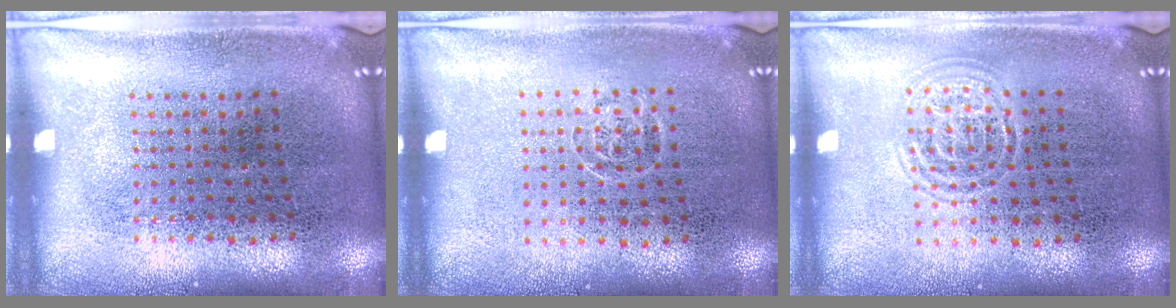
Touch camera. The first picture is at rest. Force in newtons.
{"total": 0.6, "press": 0.5, "slide": 0.3}
{"total": 1.5, "press": 1.5, "slide": 0.1}